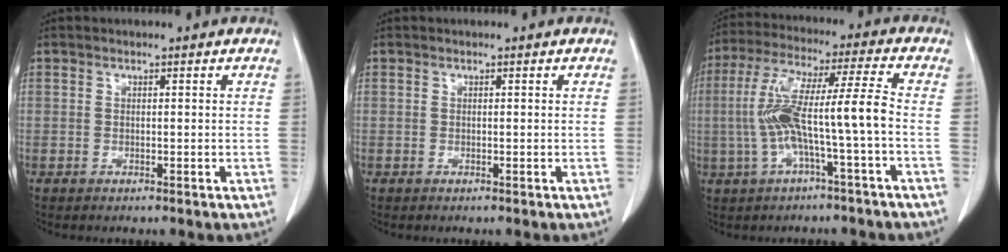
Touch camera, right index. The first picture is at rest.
{"total": 0.0}
{"total": 11.4, "force": [-2.0, -0.3, 11.2], "torque": [-0.227, 0.033, -0.036]}